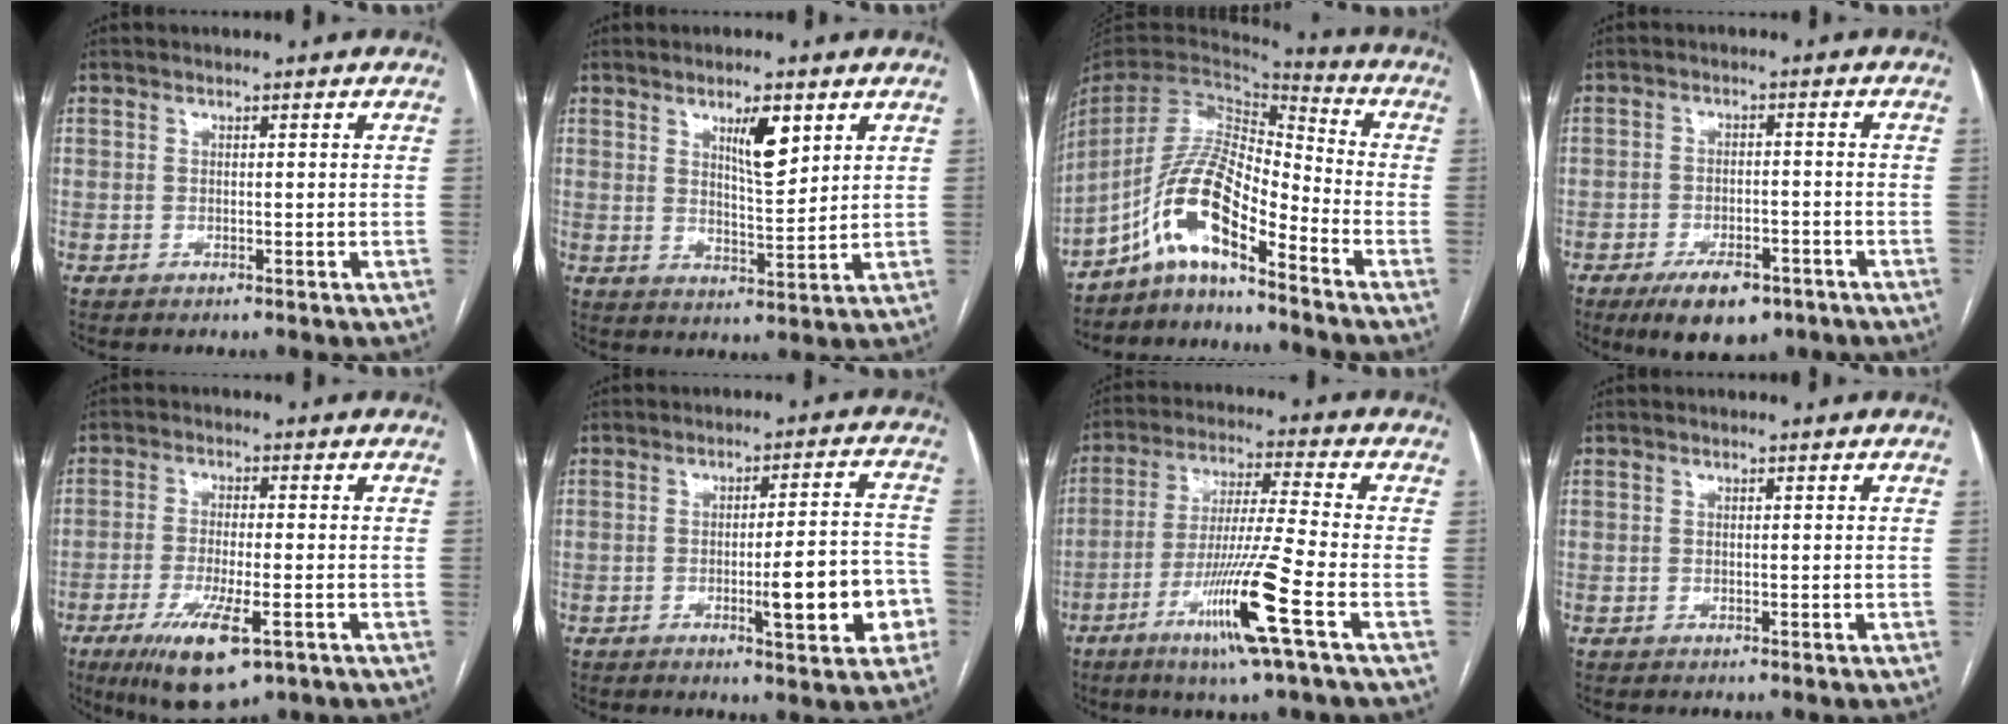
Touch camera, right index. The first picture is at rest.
{"total": 6.4, "force": [3.3, 1.5, 5.3], "torque": [-0.091, -0.004, 0.058]}
{"total": 11.2, "force": [-7.2, 2.5, 8.3], "torque": [-0.167, 0.022, -0.131]}
{"total": 8.6, "force": [-5.7, 3.7, 5.2], "torque": [-0.083, -0.004, -0.086]}
{"total": 10.5, "force": [-5.1, 2.5, 8.8], "torque": [-0.159, -0.026, -0.077]}
{"total": 10.0, "force": [-3.2, 1.7, 9.4], "torque": [-0.118, 0.015, -0.037]}
{"total": 13.3, "force": [-5.9, -1.3, 11.8], "torque": [-0.230, -0.023, -0.112]}
{"total": 0.0}